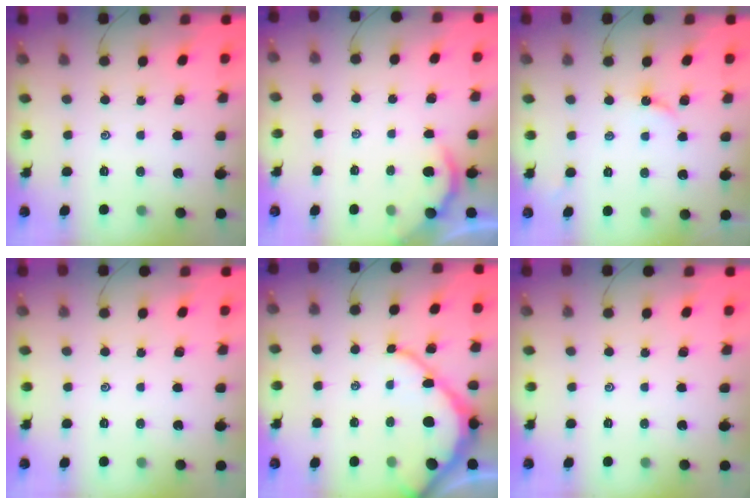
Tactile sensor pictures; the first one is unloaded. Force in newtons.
{"total": 2.1, "press": 2.0, "slide": 0.4}
{"total": 2.6, "press": 2.6, "slide": 0.3}
{"total": 0.0}
{"total": 9.9, "press": 9.8, "slide": 1.3}
{"total": 0.0}